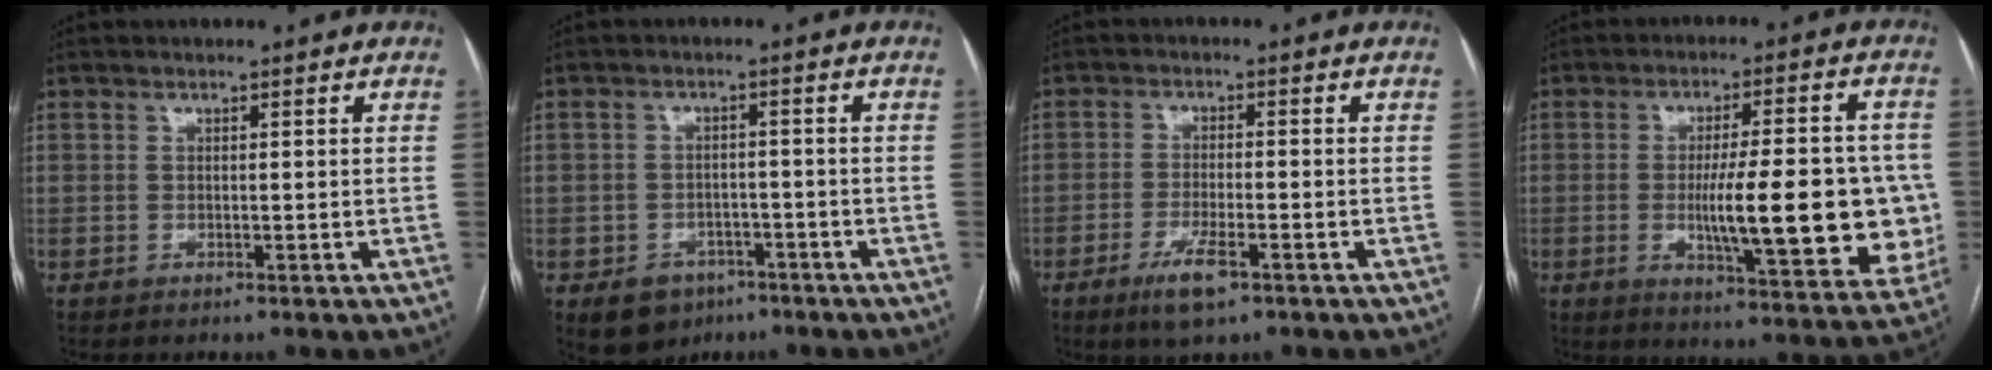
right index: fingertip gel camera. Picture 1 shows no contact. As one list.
[{"total": 6.0, "force": [-3.2, 4.8, 1.7], "torque": [-0.026, 0.006, -0.040]}, {"total": 5.5, "force": [-3.2, 1.1, 4.3], "torque": [-0.087, -0.008, -0.053]}, {"total": 18.7, "force": [-2.1, 4.0, 18.2], "torque": [-0.219, 0.010, -0.016]}]